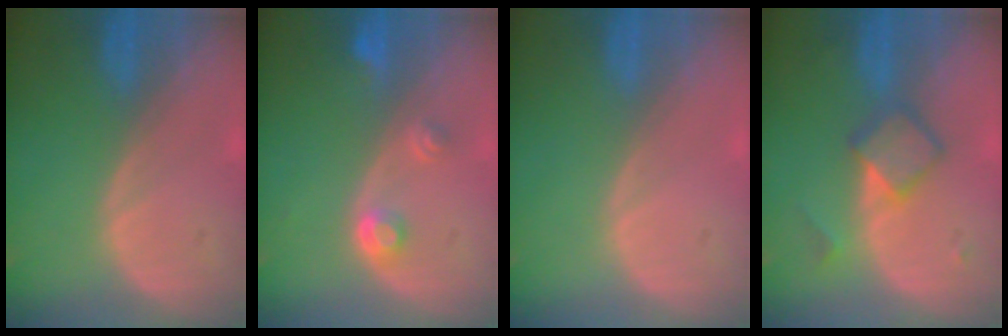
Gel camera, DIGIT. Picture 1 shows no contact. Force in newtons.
{"total": 2.9, "press": 2.7, "slide": 1.0}
{"total": 0.0}
{"total": 4.7, "press": 4.6, "slide": 0.3}